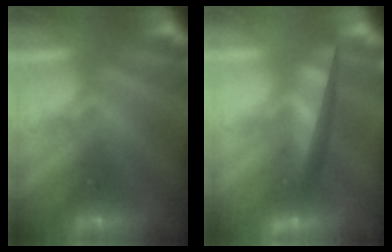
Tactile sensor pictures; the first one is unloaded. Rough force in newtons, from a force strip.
{"total": 7.3}